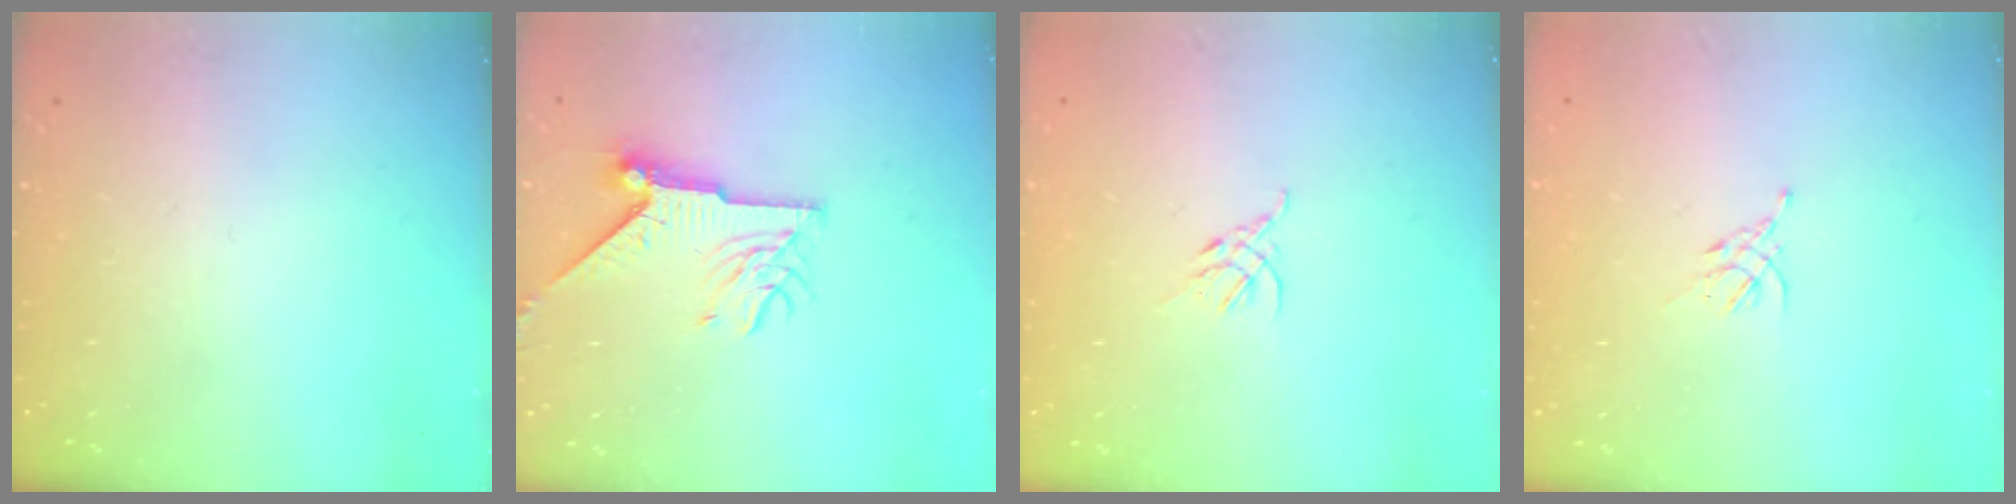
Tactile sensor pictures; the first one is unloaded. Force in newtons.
{"total": 9.2, "press": 9.2, "slide": 0.2}
{"total": 2.7, "press": 2.6, "slide": 0.7}
{"total": 1.9, "press": 1.8, "slide": 0.5}